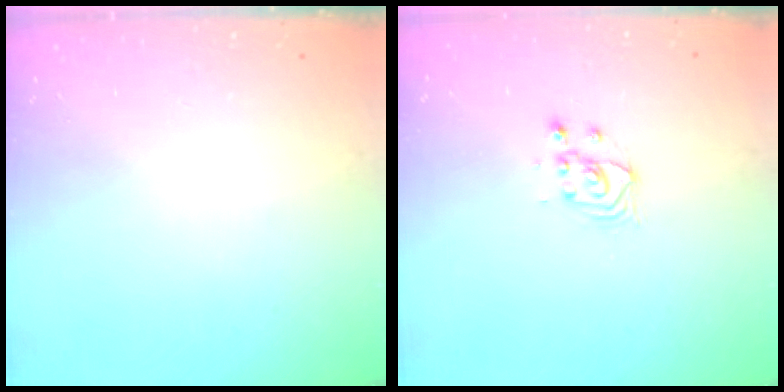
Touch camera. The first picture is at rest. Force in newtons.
{"total": 3.6, "press": 3.6, "slide": 0.3}